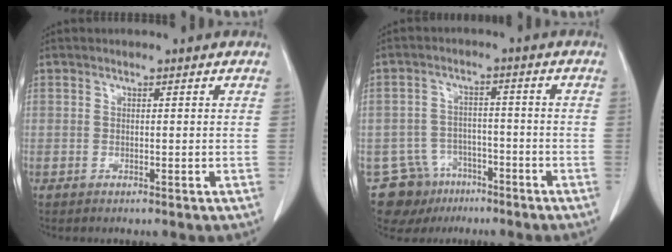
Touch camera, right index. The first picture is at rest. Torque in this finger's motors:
{"motor_torque": [-0.26, 0.01, -0.56, -0.21]}